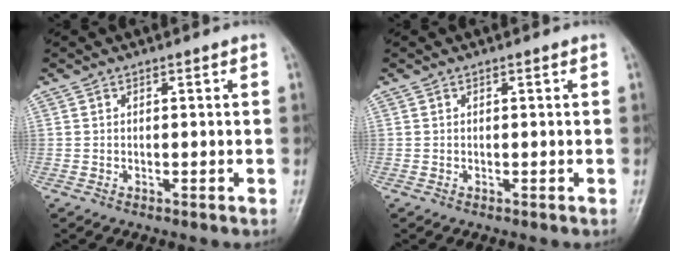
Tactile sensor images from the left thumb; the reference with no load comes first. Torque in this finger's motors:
{"motor_torque": [0.00, 0.00, 0.00, 0.00, 0.00]}